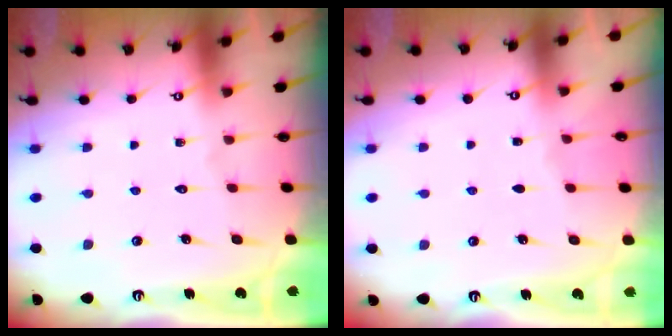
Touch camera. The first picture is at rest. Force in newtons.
{"total": 0.0}